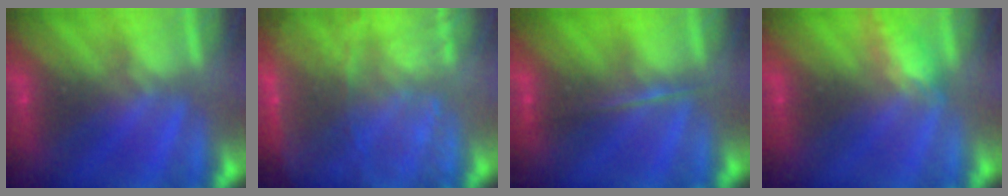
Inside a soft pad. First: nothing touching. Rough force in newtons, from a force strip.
{"total": 8.5}
{"total": 1.8}
{"total": 2.4}